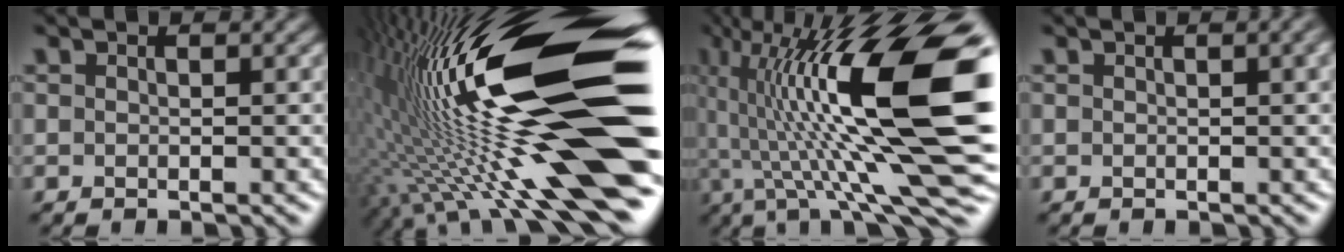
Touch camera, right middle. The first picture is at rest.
{"total": 21.5, "force": [0.2, 5.4, 20.8], "torque": [-0.330, -0.002, -0.011]}
{"total": 18.5, "force": [2.6, 5.3, 17.5], "torque": [-0.284, 0.025, 0.051]}
{"total": 2.2, "force": [0.7, 0.8, 1.9], "torque": [-0.014, 0.006, 0.010]}